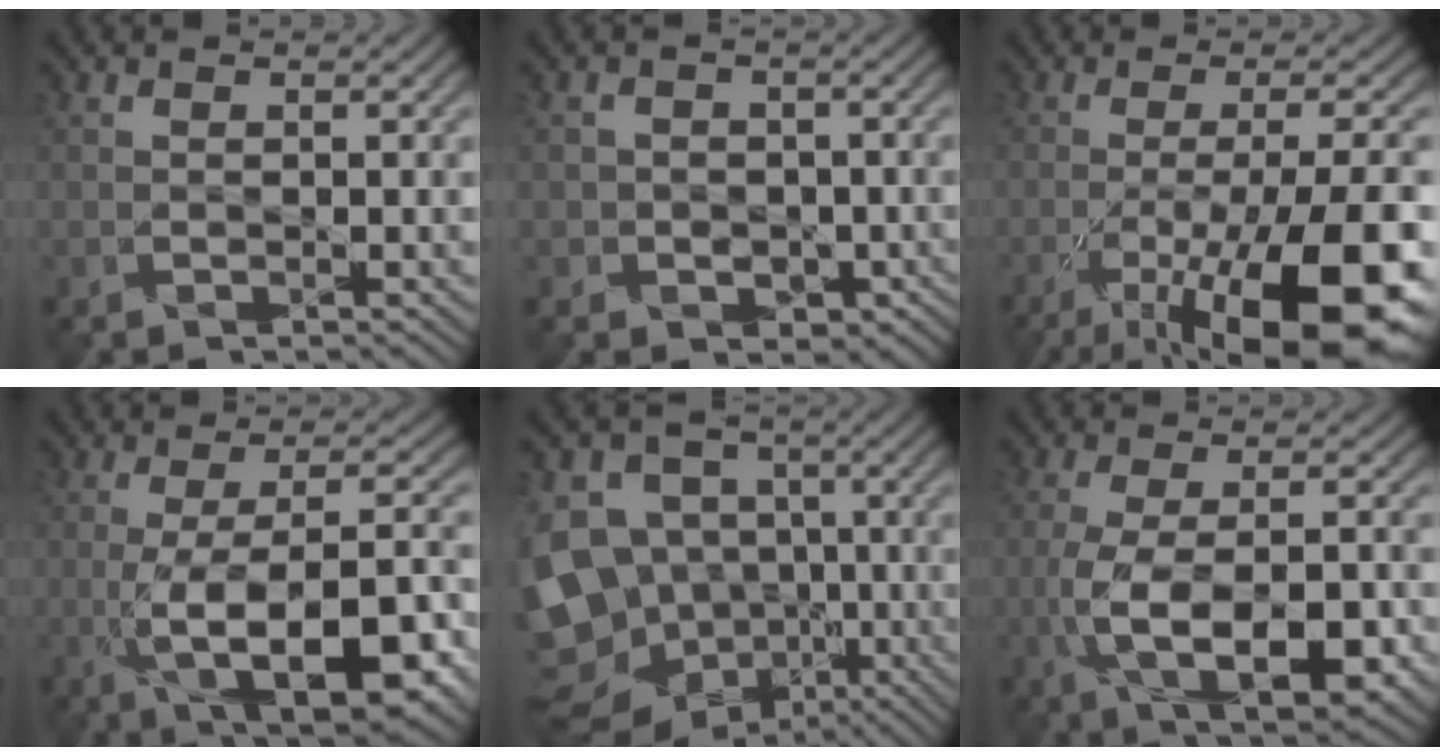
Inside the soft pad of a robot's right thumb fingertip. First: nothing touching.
{"total": 5.3, "force": [-1.4, 5.1, 0.9], "torque": [-0.034, -0.001, -0.038]}
{"total": 16.3, "force": [-8.3, 4.5, 13.3], "torque": [-0.212, -0.015, -0.113]}
{"total": 12.1, "force": [-4.3, 3.9, 10.6], "torque": [-0.176, -0.007, -0.060]}
{"total": 14.9, "force": [-3.6, 12.6, 7.1], "torque": [-0.225, 0.001, -0.059]}
{"total": 9.8, "force": [-3.4, 3.8, 8.3], "torque": [-0.163, -0.015, -0.051]}